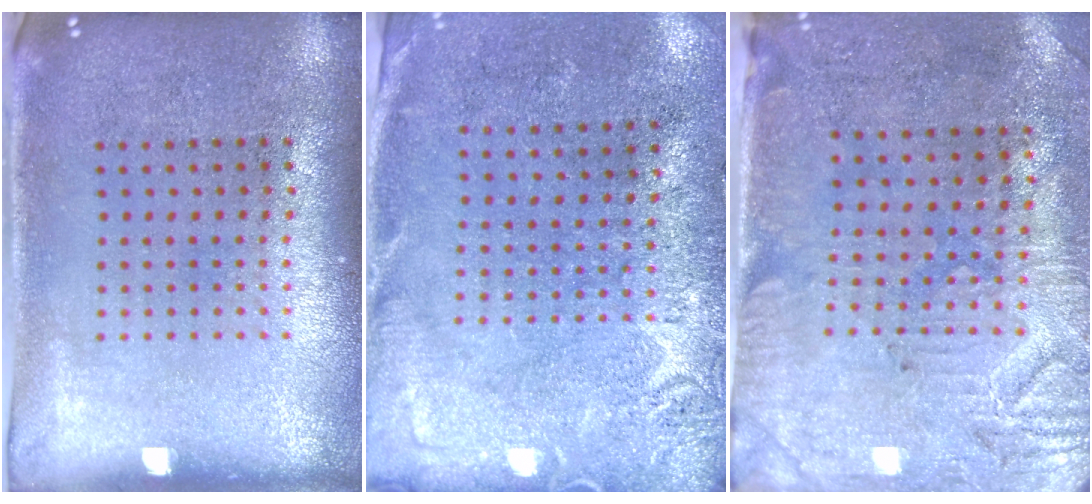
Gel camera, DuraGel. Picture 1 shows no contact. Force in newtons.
{"total": 2.8, "press": 2.3, "slide": 1.5}
{"total": 3.1, "press": 2.6, "slide": 1.5}